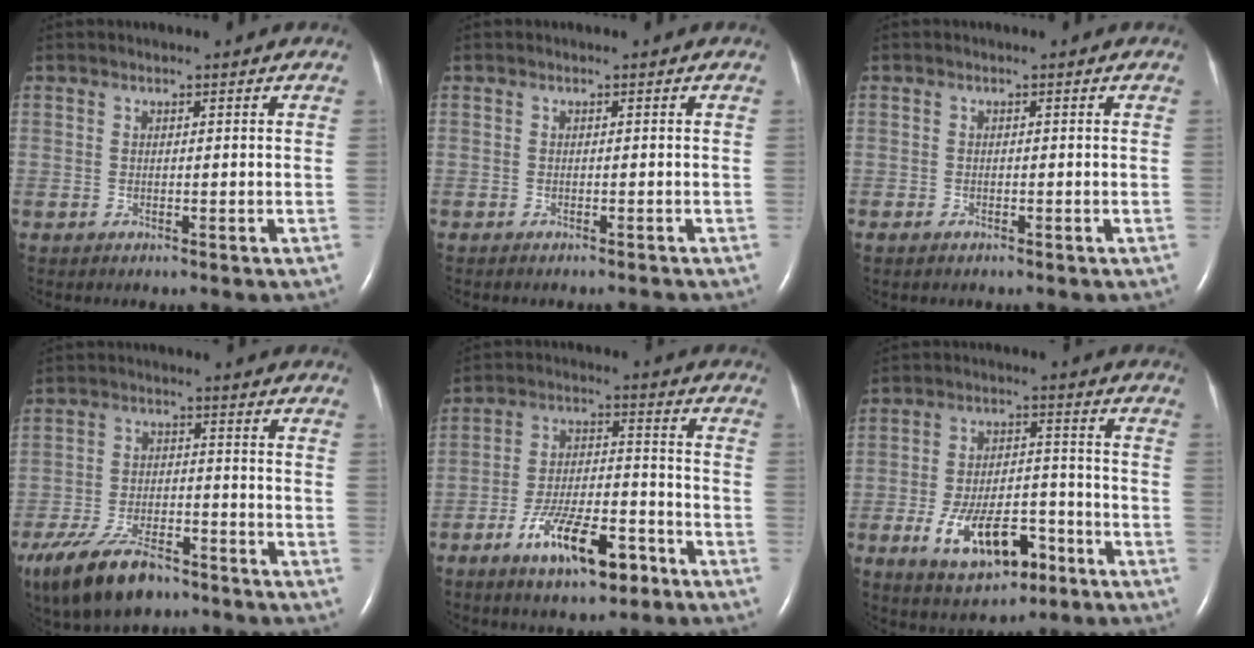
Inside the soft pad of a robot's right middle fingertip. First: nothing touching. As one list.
[{"total": 0.6, "force": [-0.6, -0.1, 0.0], "torque": [-0.004, -0.003, -0.008]}, {"total": 0.8, "force": [-0.6, 0.4, 0.4], "torque": [-0.010, -0.001, -0.008]}, {"total": 13.0, "force": [-9.5, 5.0, 7.4], "torque": [-0.149, -0.015, -0.166]}, {"total": 12.0, "force": [-7.0, 3.8, 8.9], "torque": [-0.157, 0.007, -0.116]}, {"total": 11.7, "force": [-5.6, 5.4, 8.7], "torque": [-0.156, 0.007, -0.084]}]